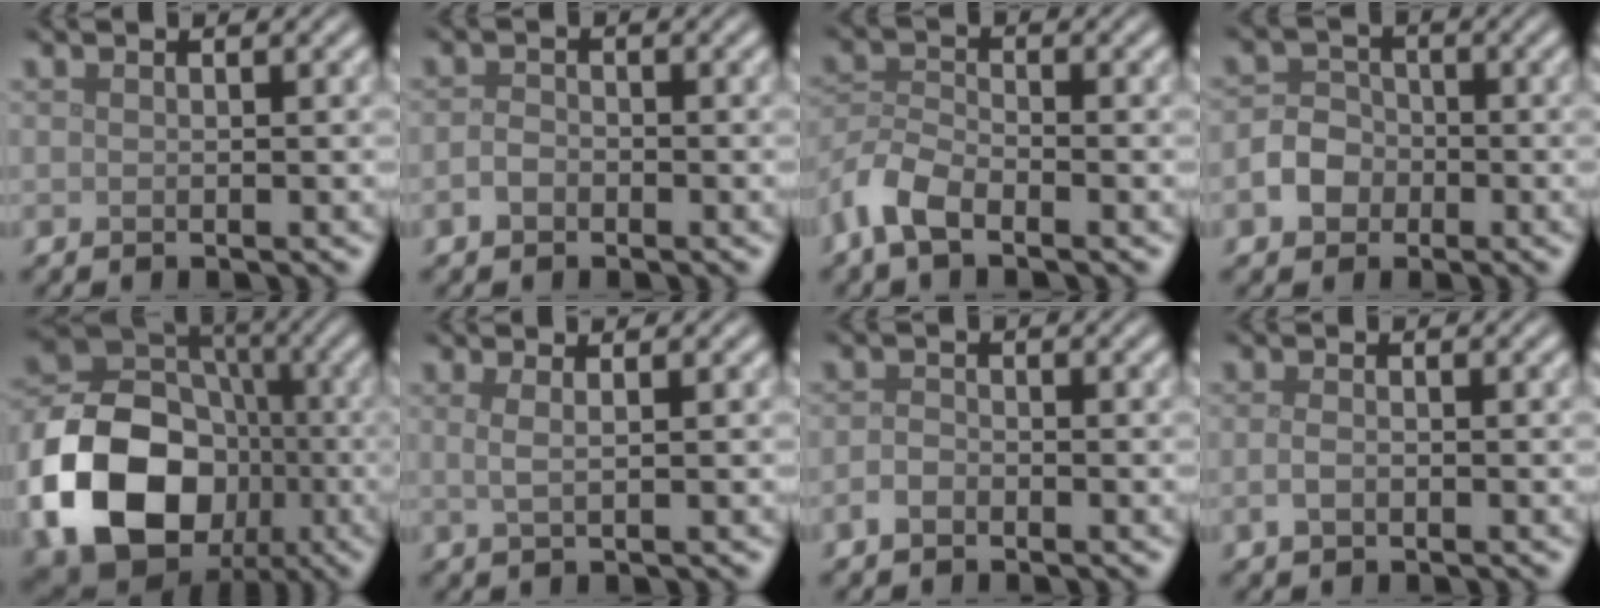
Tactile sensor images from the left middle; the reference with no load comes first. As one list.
[{"total": 1.3, "force": [-0.7, 1.0, 0.6], "torque": [-0.010, 0.003, -0.017]}, {"total": 4.2, "force": [-2.8, 1.9, 2.5], "torque": [-0.054, -0.004, -0.069]}, {"total": 3.3, "force": [-1.2, 2.8, 1.4], "torque": [-0.011, 0.003, -0.029]}, {"total": 14.9, "force": [-4.2, 11.5, 8.4], "torque": [-0.182, -0.023, -0.076]}, {"total": 1.9, "force": [0.7, 0.8, 1.5], "torque": [-0.023, -0.001, 0.001]}, {"total": 1.3, "force": [-0.8, 0.7, 0.6], "torque": [-0.013, 0.002, -0.020]}, {"total": 1.2, "force": [-0.3, 0.7, 0.9], "torque": [-0.022, -0.001, -0.008]}]